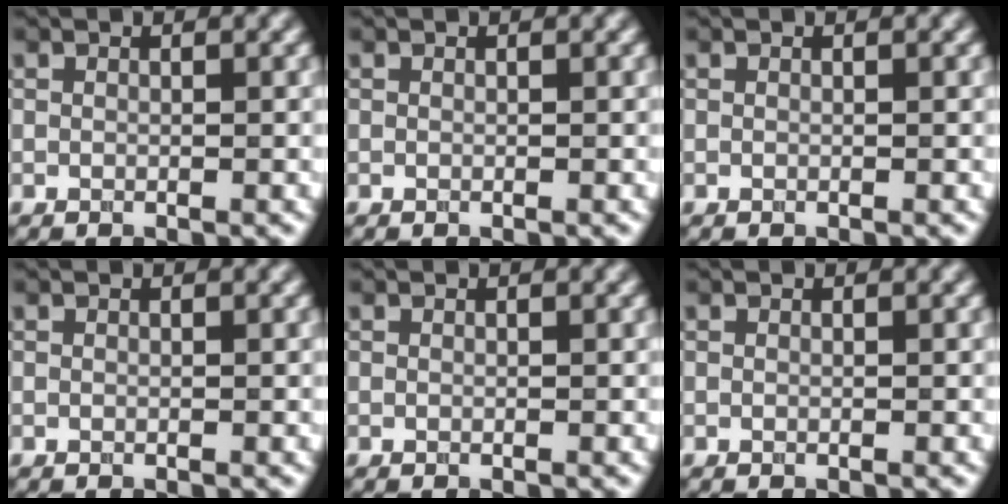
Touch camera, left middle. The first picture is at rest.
{"total": 0.0}
{"total": 0.0}
{"total": 0.0}
{"total": 0.0}
{"total": 0.0}